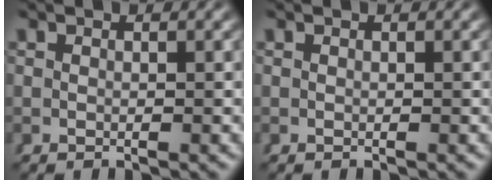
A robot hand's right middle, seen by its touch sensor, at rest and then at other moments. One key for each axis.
{"total": 0.0}